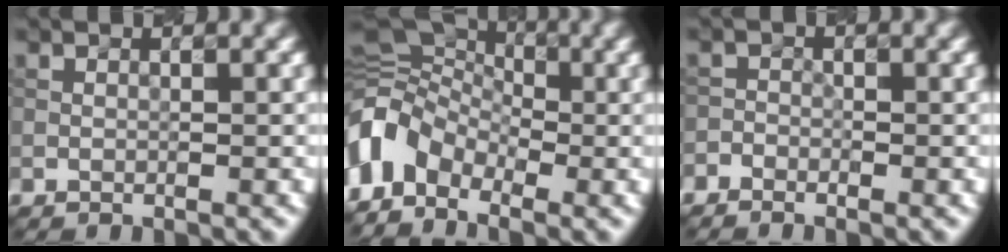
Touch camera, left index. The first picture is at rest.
{"total": 6.4, "force": [-3.1, 4.5, 3.3], "torque": [-0.060, 0.005, -0.082]}
{"total": 1.3, "force": [-1.1, 0.6, 0.1], "torque": [0.004, 0.004, -0.028]}